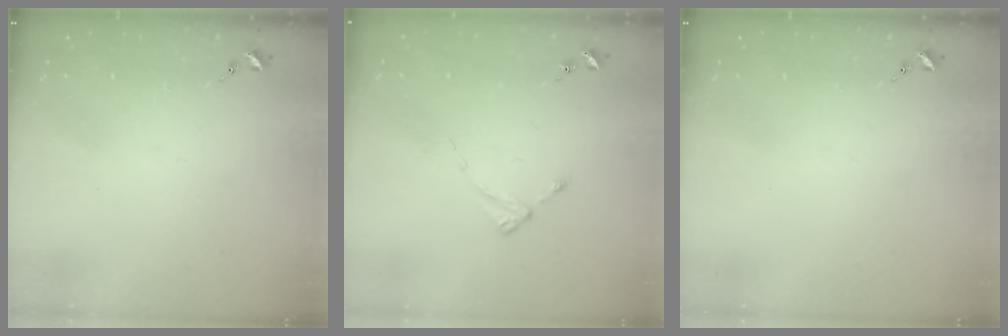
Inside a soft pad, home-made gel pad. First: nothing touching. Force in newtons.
{"total": 1.9, "press": 1.8, "slide": 0.3}
{"total": 0.0}